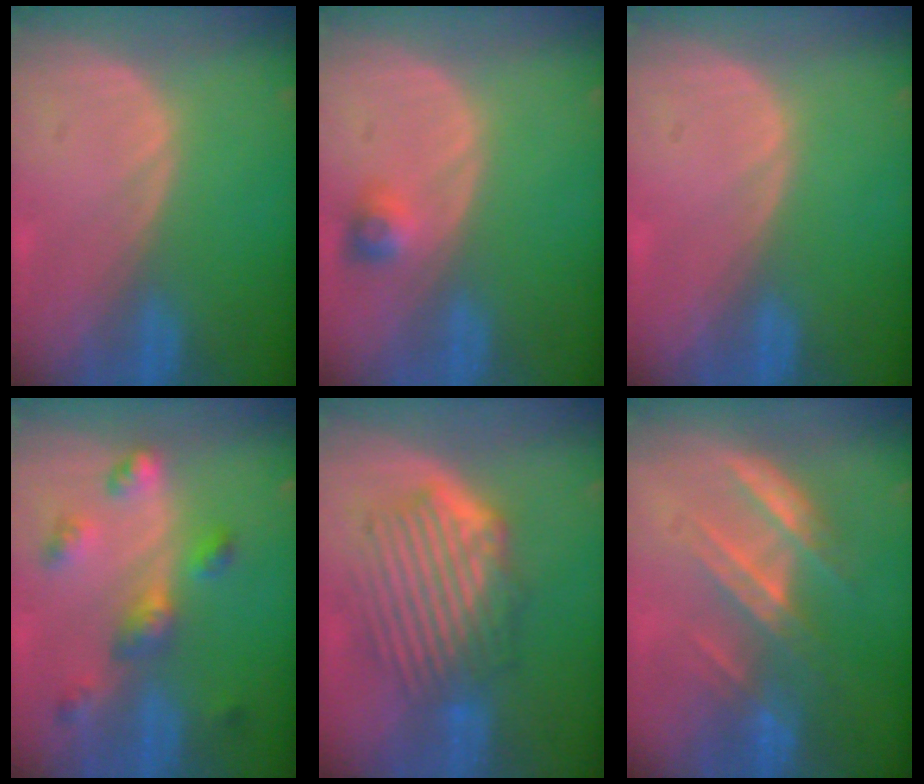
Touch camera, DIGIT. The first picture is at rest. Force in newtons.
{"total": 2.6, "press": 2.4, "slide": 1.0}
{"total": 0.0}
{"total": 6.3, "press": 5.7, "slide": 2.7}
{"total": 9.6, "press": 8.5, "slide": 4.5}
{"total": 7.3, "press": 6.6, "slide": 3.2}